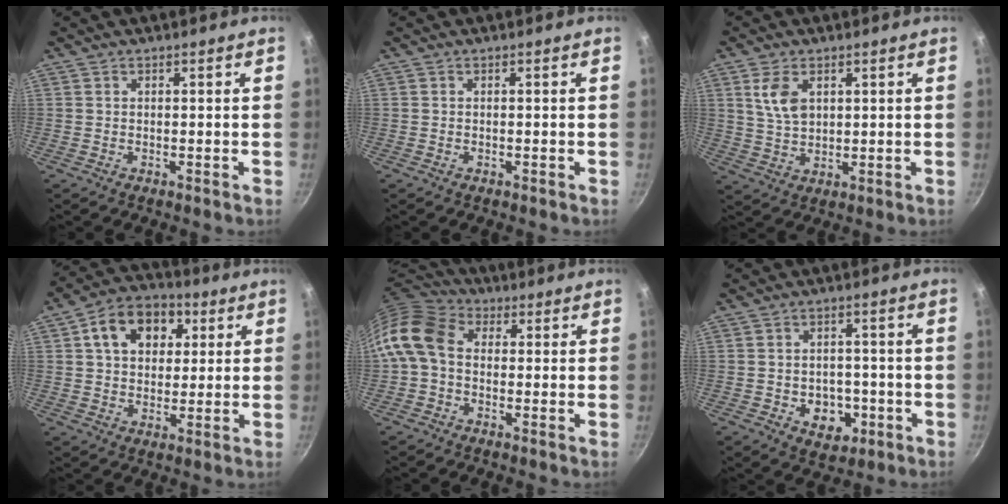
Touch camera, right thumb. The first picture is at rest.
{"total": 0.0}
{"total": 6.4, "force": [2.4, 3.9, 4.5], "torque": [-0.077, -0.011, 0.050]}
{"total": 12.8, "force": [4.1, 9.3, 7.7], "torque": [-0.096, 0.012, 0.052]}
{"total": 11.4, "force": [0.2, 8.5, 7.6], "torque": [-0.137, 0.029, -0.019]}
{"total": 7.5, "force": [-2.4, 5.7, 4.3], "torque": [-0.033, 0.012, -0.026]}